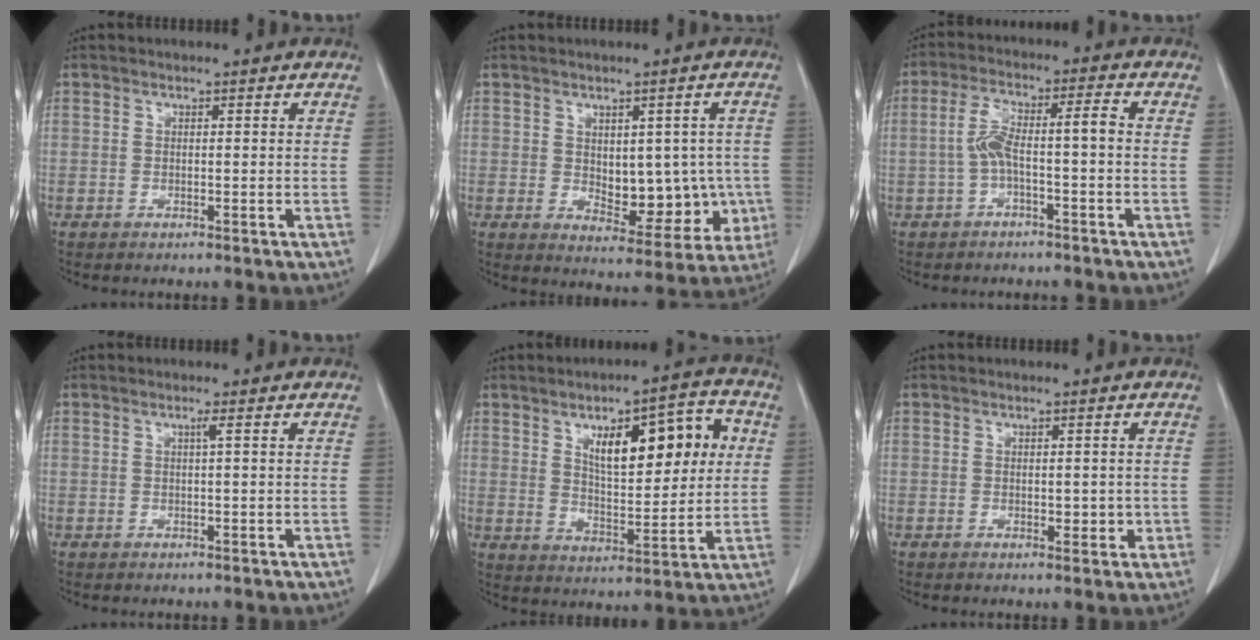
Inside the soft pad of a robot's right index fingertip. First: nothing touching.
{"total": 10.2, "force": [-0.6, 5.8, 8.3], "torque": [-0.095, 0.011, 0.016]}
{"total": 6.3, "force": [-1.1, 1.0, 6.1], "torque": [-0.125, 0.033, -0.019]}
{"total": 0.8, "force": [0.2, -0.3, 0.7], "torque": [-0.015, 0.000, 0.007]}
{"total": 13.9, "force": [4.4, 4.7, 12.3], "torque": [-0.175, 0.020, 0.072]}
{"total": 2.3, "force": [-0.3, 1.3, 1.8], "torque": [-0.020, 0.001, 0.001]}